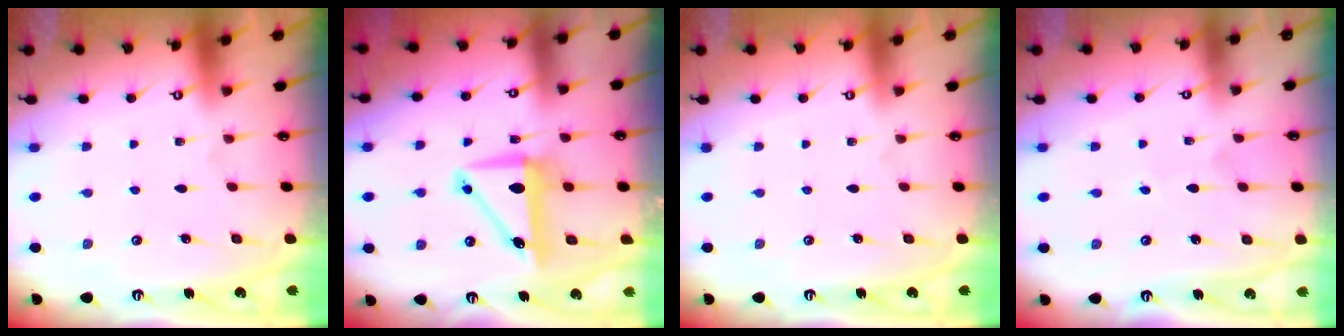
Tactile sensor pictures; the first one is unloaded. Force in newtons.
{"total": 9.1, "press": 9.0, "slide": 1.6}
{"total": 0.0}
{"total": 2.8, "press": 2.8, "slide": 0.2}